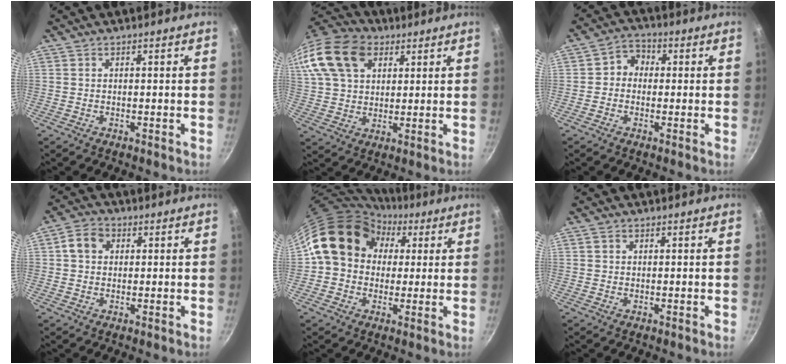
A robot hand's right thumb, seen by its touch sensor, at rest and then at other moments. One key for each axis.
{"total": 20.9, "fx": 8.8, "fy": 14.6, "fz": 12.1, "tx": -0.253, "ty": 0.018, "tz": 0.157}
{"total": 4.7, "fx": 0.1, "fy": 4.2, "fz": 2.3, "tx": -0.009, "ty": 0.011, "tz": -0.014}
{"total": 5.2, "fx": 1.2, "fy": 4.2, "fz": 2.8, "tx": -0.033, "ty": 0.008, "tz": 0.010}
{"total": 15.2, "fx": 4.2, "fy": 12.5, "fz": 7.6, "tx": -0.093, "ty": 0.024, "tz": 0.056}
{"total": 1.0, "fx": 0.4, "fy": 0.8, "fz": 0.4, "tx": -0.005, "ty": 0.001, "tz": 0.004}